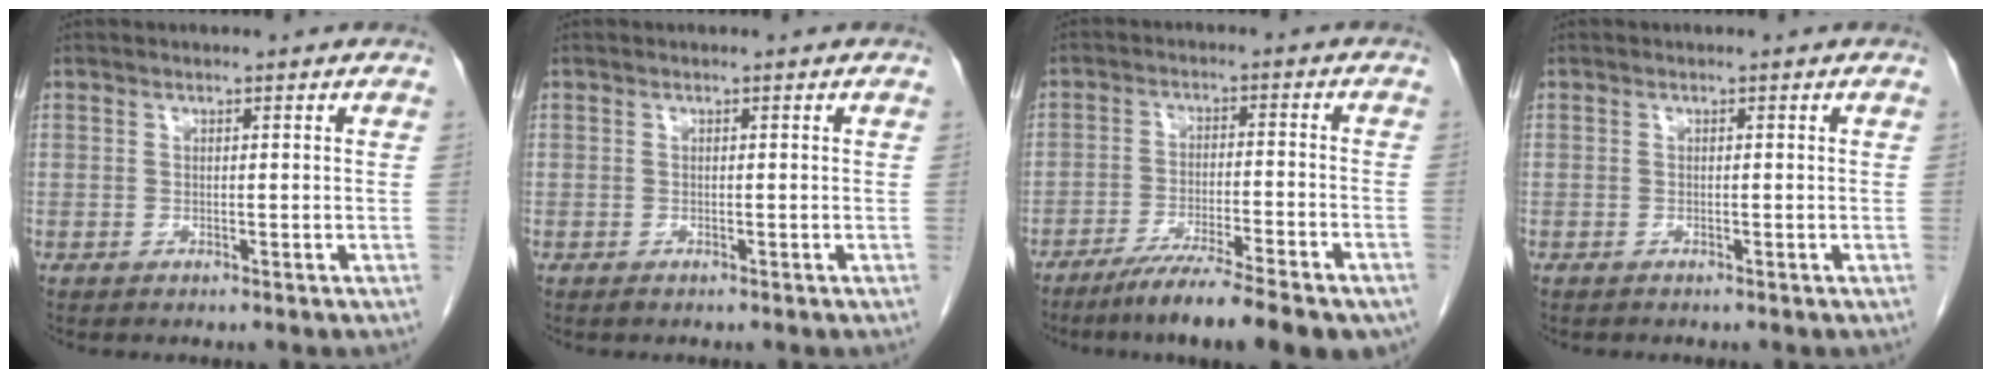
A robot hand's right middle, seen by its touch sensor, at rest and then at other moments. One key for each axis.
{"total": 0.0}
{"total": 15.2, "fx": -11.7, "fy": 1.5, "fz": 9.6, "tx": -0.118, "ty": -0.022, "tz": -0.178}
{"total": 0.0}